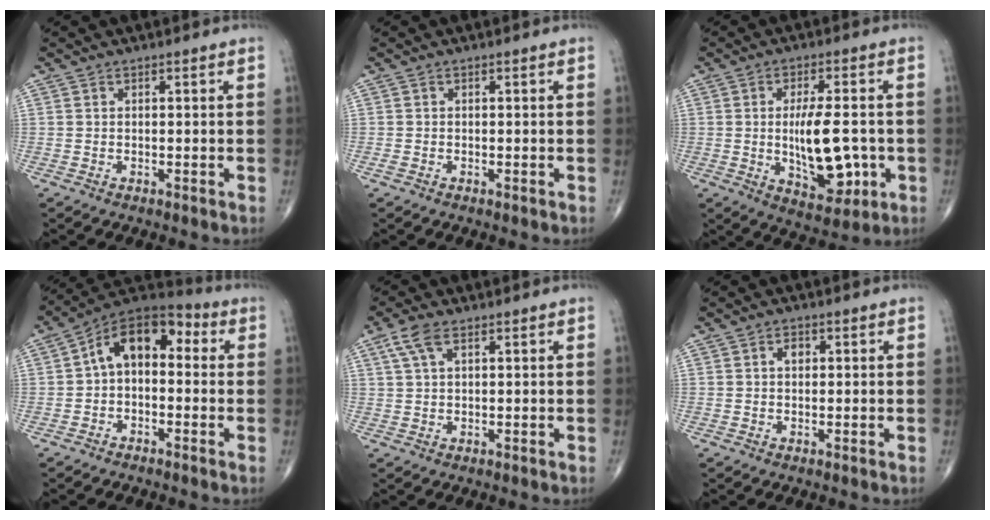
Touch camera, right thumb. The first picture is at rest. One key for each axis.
{"total": 0.6, "fx": -0.3, "fy": 0.4, "fz": 0.4, "tx": -0.011, "ty": 0.000, "tz": -0.005}
{"total": 12.5, "fx": -1.3, "fy": 5.5, "fz": 11.2, "tx": -0.162, "ty": -0.004, "tz": -0.008}
{"total": 11.2, "fx": 0.7, "fy": 6.9, "fz": 8.7, "tx": -0.111, "ty": 0.043, "tz": -0.008}
{"total": 4.4, "fx": 2.1, "fy": 2.0, "fz": 3.3, "tx": -0.074, "ty": 0.012, "tz": 0.045}
{"total": 1.8, "fx": 0.4, "fy": 1.3, "fz": 1.2, "tx": -0.014, "ty": 0.003, "tz": 0.003}